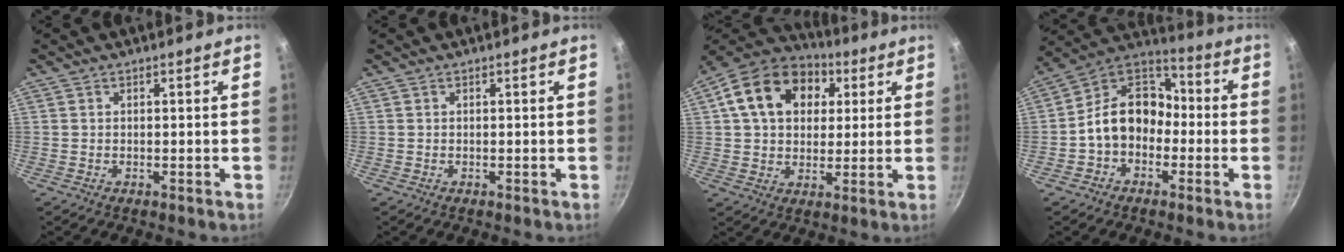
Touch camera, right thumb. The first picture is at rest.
{"total": 0.0}
{"total": 18.1, "force": [5.3, 13.3, 11.1], "torque": [-0.175, 0.018, 0.075]}
{"total": 13.5, "force": [-2.7, 10.4, 8.1], "torque": [-0.089, 0.056, -0.070]}